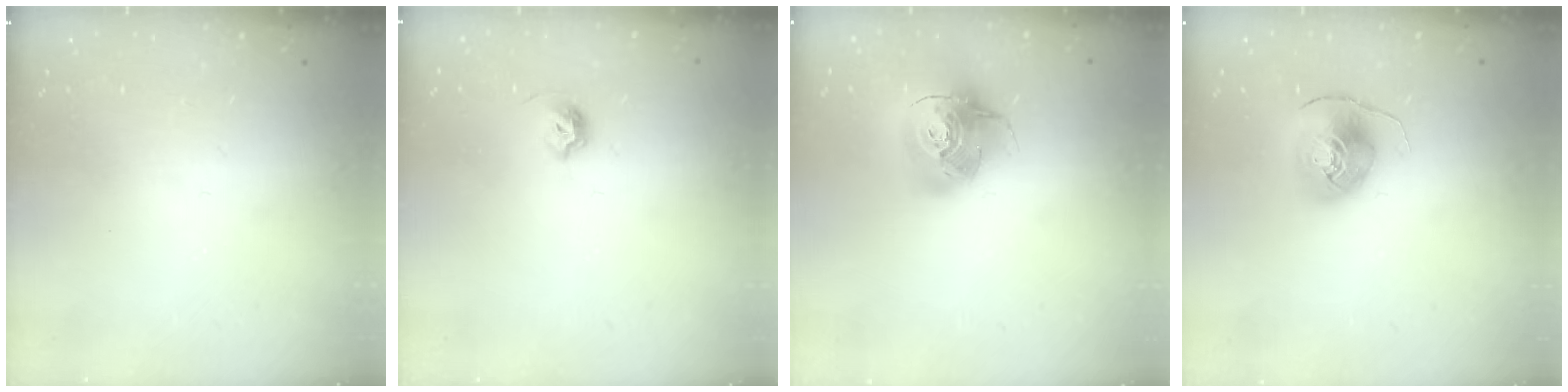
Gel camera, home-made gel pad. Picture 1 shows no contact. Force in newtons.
{"total": 6.1, "press": 6.0, "slide": 1.1}
{"total": 17.5, "press": 17.4, "slide": 2.0}
{"total": 9.2, "press": 9.1, "slide": 1.0}